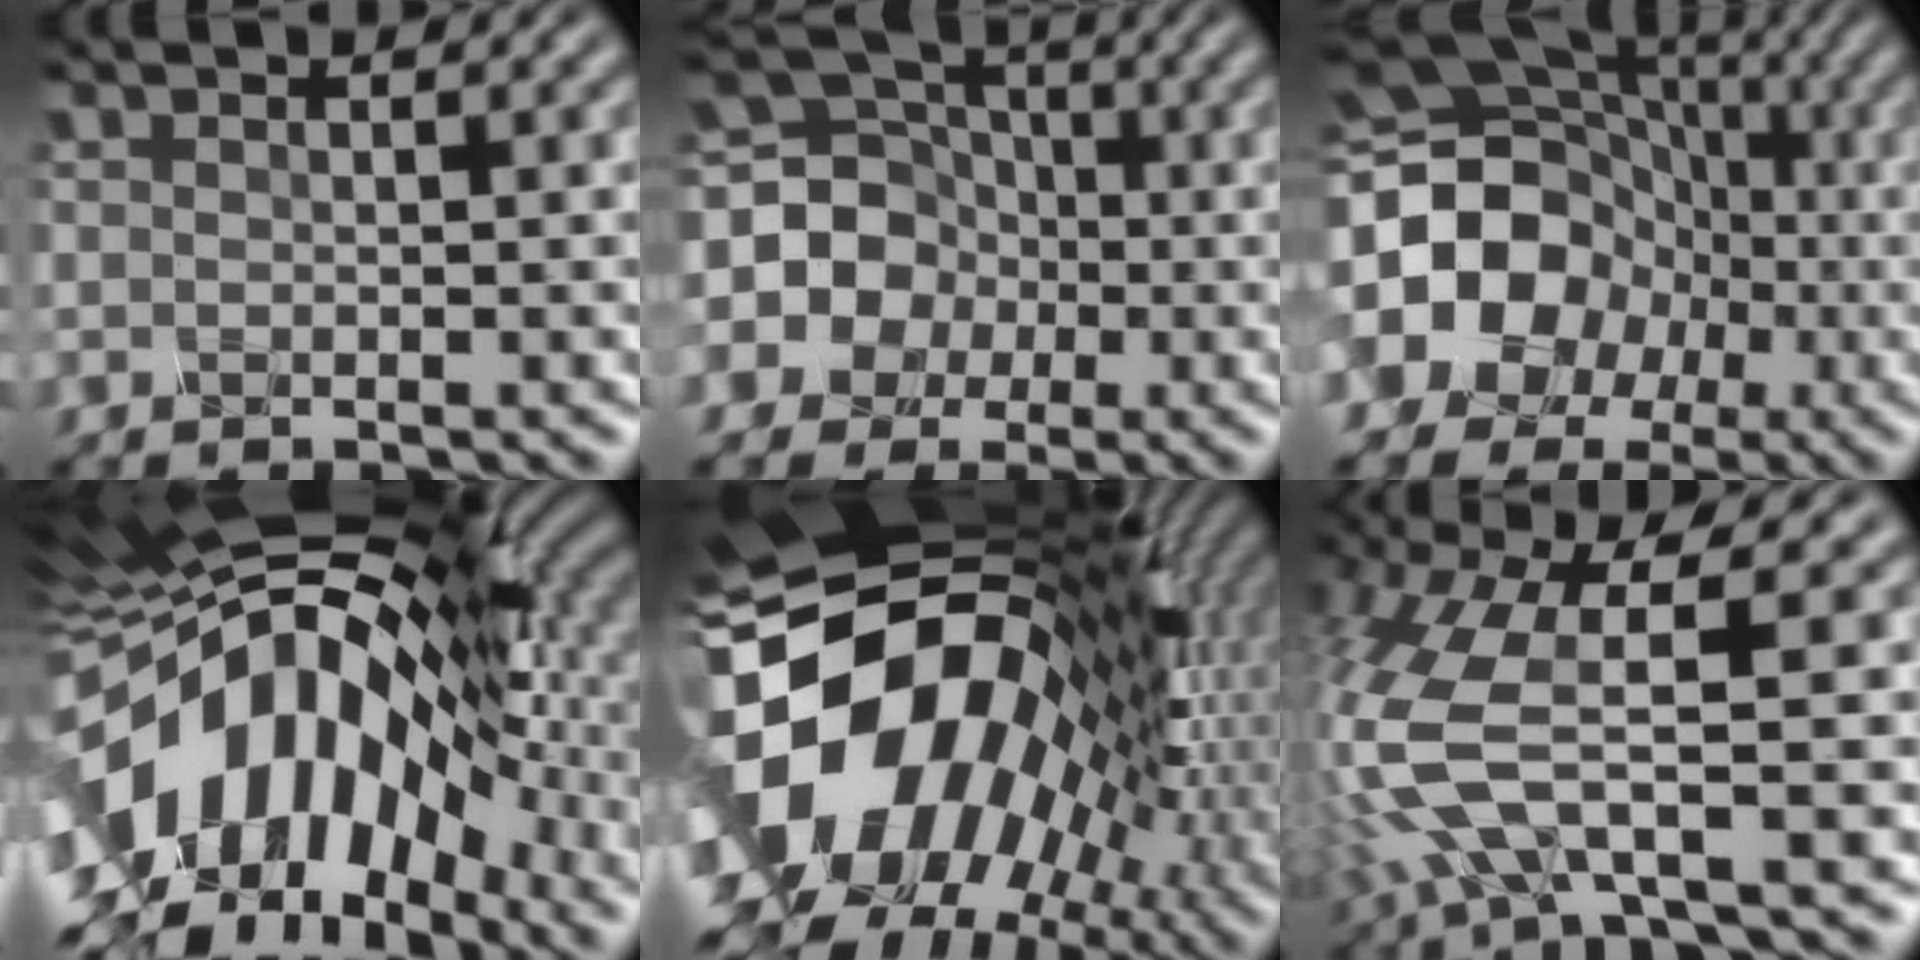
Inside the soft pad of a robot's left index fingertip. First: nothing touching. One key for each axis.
{"total": 11.3, "fx": -1.2, "fy": 10.4, "fz": 4.2, "tx": -0.114, "ty": 0.043, "tz": -0.064}
{"total": 17.1, "fx": -3.3, "fy": 14.8, "fz": 7.9, "tx": -0.174, "ty": -0.005, "tz": -0.093}
{"total": 18.0, "fx": -3.6, "fy": 10.6, "fz": 14.1, "tx": -0.266, "ty": 0.003, "tz": -0.077}
{"total": 19.7, "fx": -0.6, "fy": 14.3, "fz": 13.4, "tx": -0.255, "ty": -0.026, "tz": 0.011}
{"total": 9.1, "fx": -1.5, "fy": 2.6, "fz": 8.6, "tx": -0.214, "ty": -0.008, "tz": -0.036}